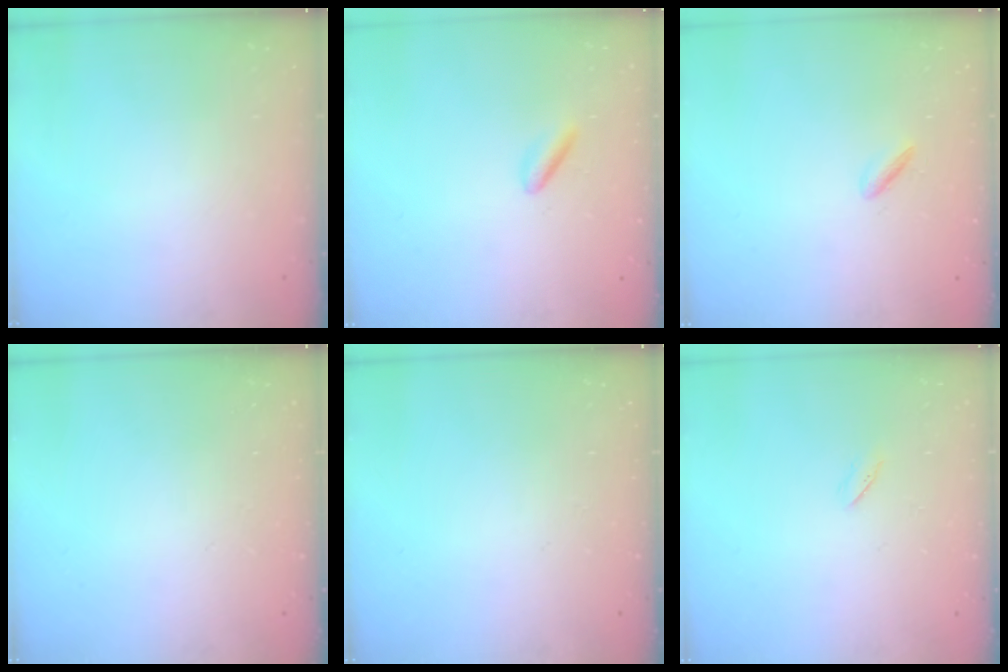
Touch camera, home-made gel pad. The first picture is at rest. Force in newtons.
{"total": 2.4, "press": 2.2, "slide": 1.0}
{"total": 2.1, "press": 2.0, "slide": 0.7}
{"total": 0.0}
{"total": 0.0}
{"total": 2.0, "press": 1.9, "slide": 0.7}